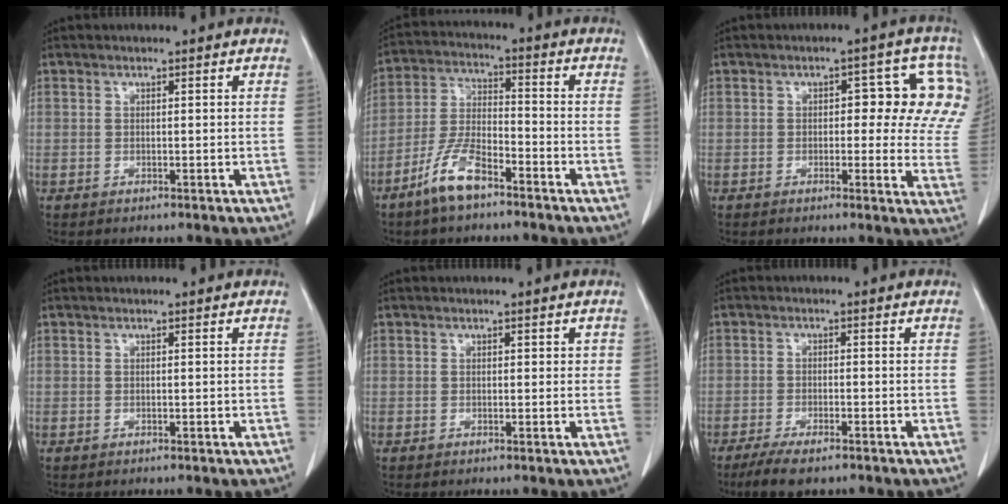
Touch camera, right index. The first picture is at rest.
{"total": 8.6, "force": [-5.8, 2.3, 5.8], "torque": [-0.131, -0.005, -0.117]}
{"total": 10.3, "force": [2.4, 4.5, 9.0], "torque": [-0.088, 0.021, 0.021]}
{"total": 0.0}
{"total": 1.1, "force": [0.5, 0.8, 0.6], "torque": [0.000, 0.006, 0.003]}
{"total": 5.7, "force": [-4.2, 1.3, 3.6], "torque": [-0.065, -0.012, -0.072]}